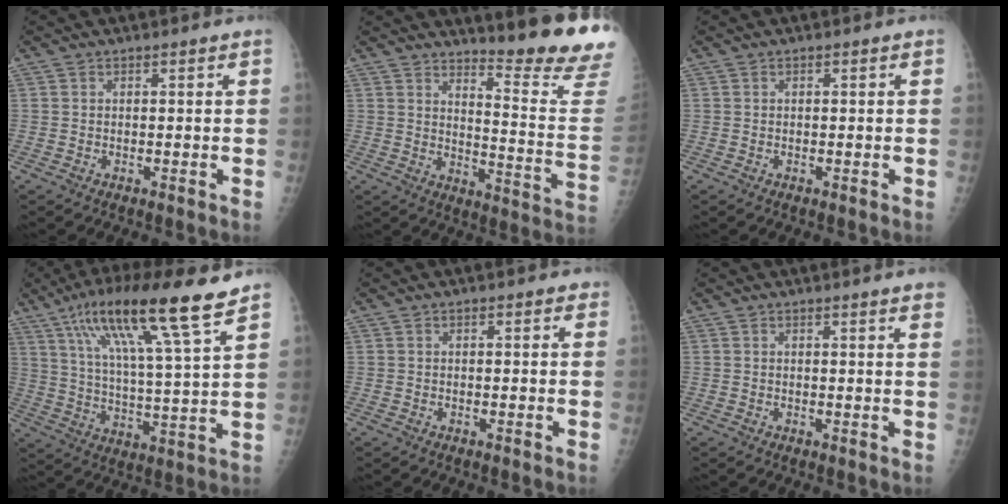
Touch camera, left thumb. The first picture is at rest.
{"total": 17.6, "force": [16.2, 0.1, 6.9], "torque": [-0.080, -0.201, 0.198]}
{"total": 0.0}
{"total": 18.6, "force": [12.0, 1.5, 14.1], "torque": [-0.234, -0.042, 0.202]}
{"total": 1.2, "force": [0.7, 0.5, 0.8], "torque": [-0.005, 0.000, 0.005]}
{"total": 4.7, "force": [3.9, -0.2, 2.5], "torque": [-0.028, -0.009, 0.030]}